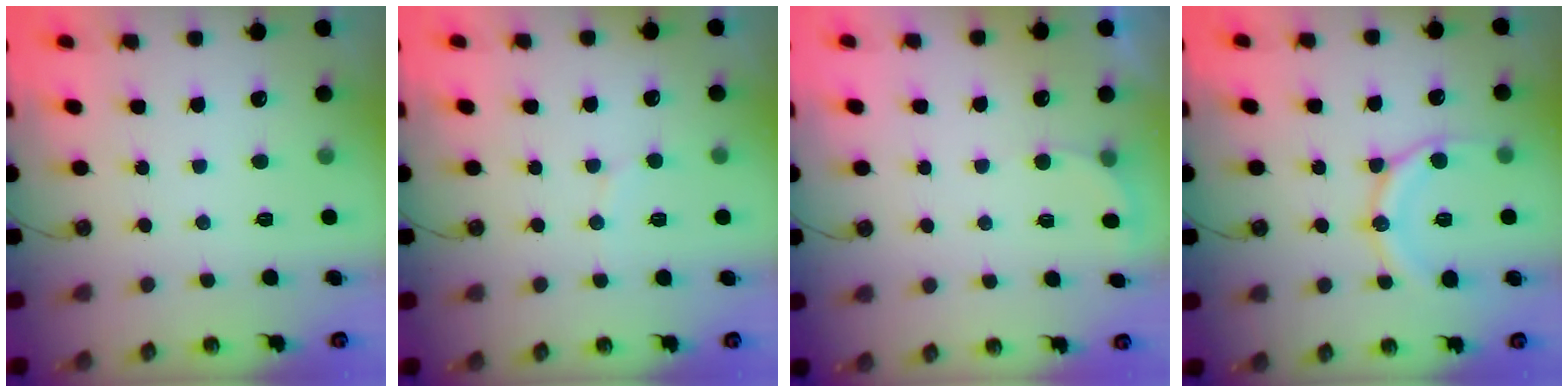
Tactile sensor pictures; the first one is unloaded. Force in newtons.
{"total": 6.0, "press": 6.0, "slide": 0.4}
{"total": 3.0, "press": 2.8, "slide": 1.0}
{"total": 12.7, "press": 12.6, "slide": 1.4}